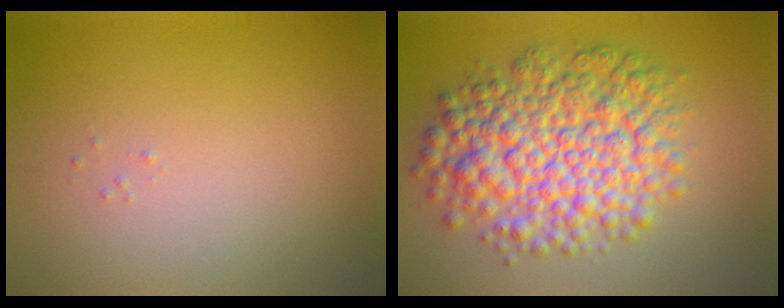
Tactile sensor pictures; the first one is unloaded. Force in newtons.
{"total": 8.9, "press": 8.9, "slide": 0.2}